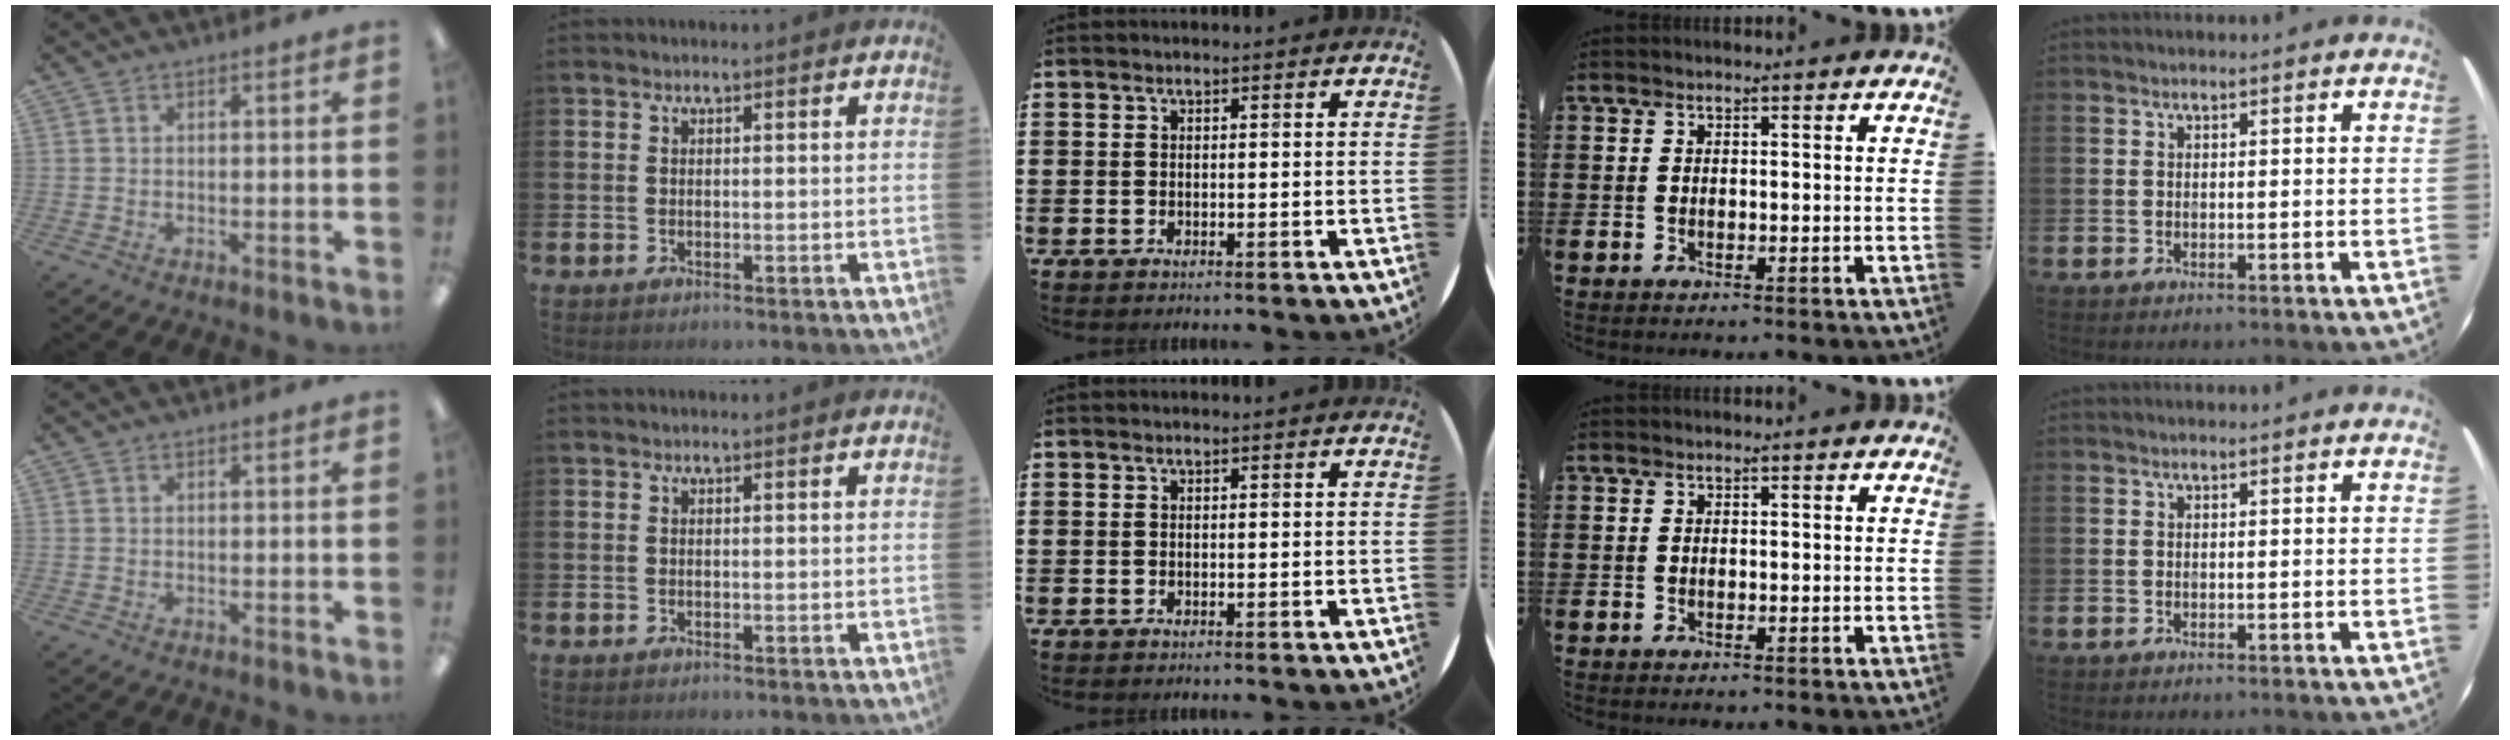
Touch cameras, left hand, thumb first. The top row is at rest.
{}